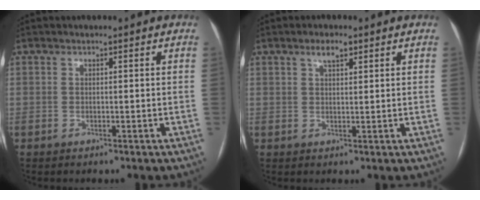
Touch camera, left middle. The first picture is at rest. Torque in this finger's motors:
{"motor_torque": [0.47, -0.51, 0.21, 0.05]}